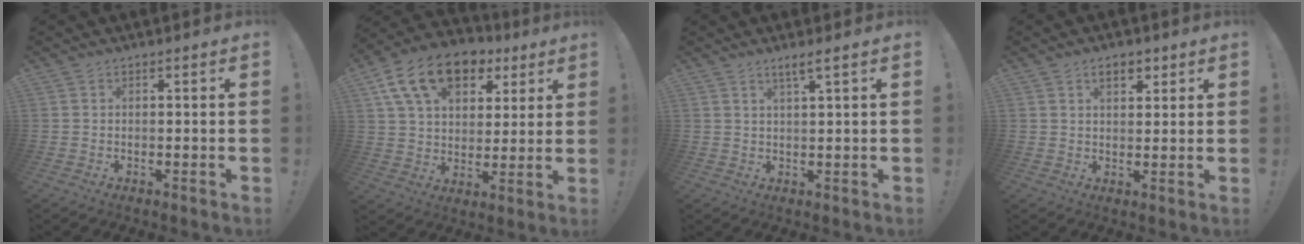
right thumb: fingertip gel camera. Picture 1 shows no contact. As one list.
[{"total": 17.5, "force": [8.8, 11.1, 10.4], "torque": [-0.174, -0.035, 0.162]}, {"total": 2.8, "force": [1.7, -0.1, 2.2], "torque": [-0.044, -0.003, 0.028]}, {"total": 4.5, "force": [2.4, 2.7, 2.8], "torque": [-0.039, -0.001, 0.040]}]